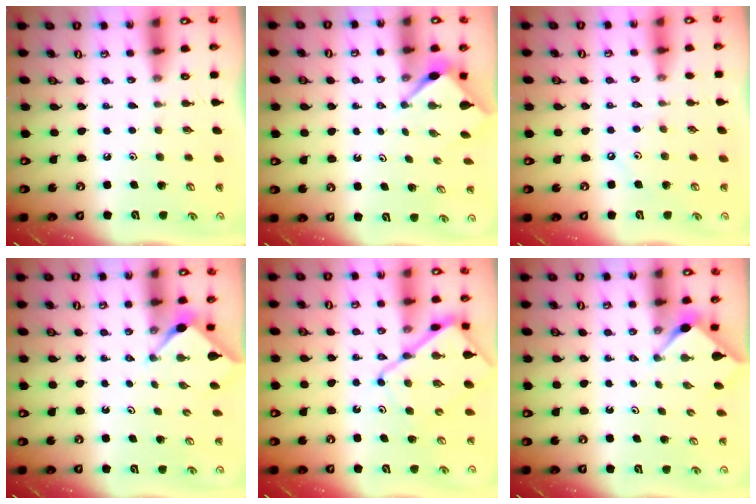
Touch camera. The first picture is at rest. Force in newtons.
{"total": 2.8, "press": 2.8, "slide": 0.3}
{"total": 2.8, "press": 2.8, "slide": 0.4}
{"total": 2.9, "press": 2.8, "slide": 0.5}
{"total": 12.9, "press": 12.9, "slide": 1.4}
{"total": 2.9, "press": 2.8, "slide": 0.3}